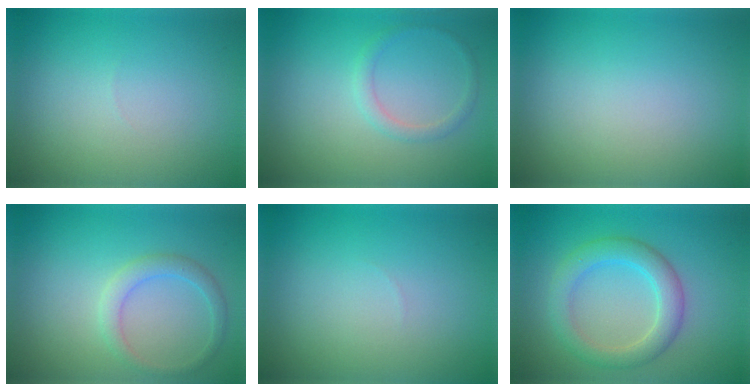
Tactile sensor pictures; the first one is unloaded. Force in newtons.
{"total": 1.3, "press": 1.3, "slide": 0.1}
{"total": 0.0}
{"total": 2.2, "press": 2.2, "slide": 0.2}
{"total": 0.0}
{"total": 4.1, "press": 4.1, "slide": 0.3}